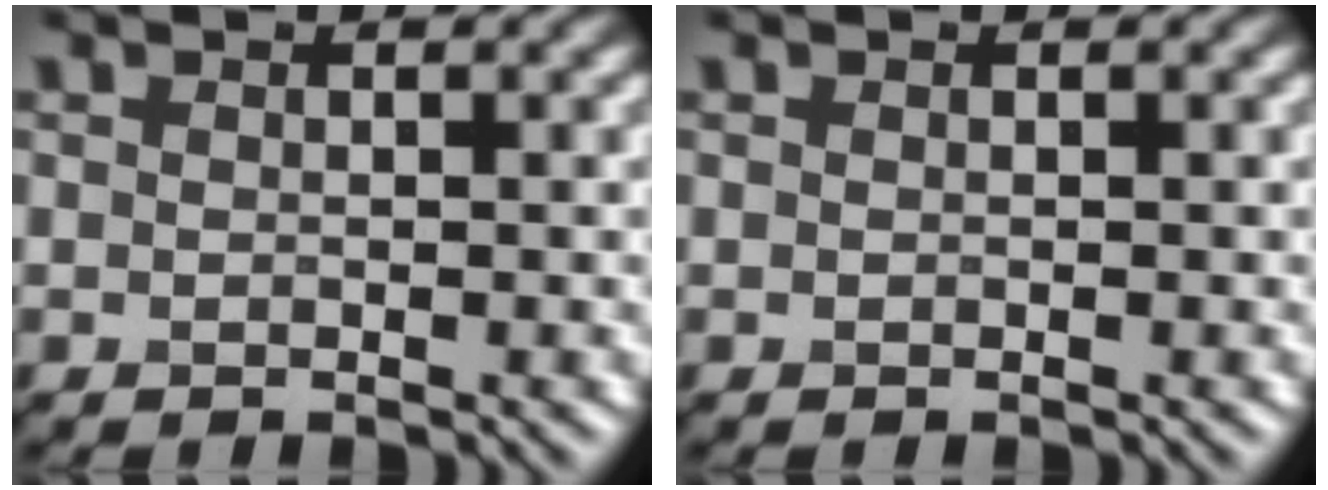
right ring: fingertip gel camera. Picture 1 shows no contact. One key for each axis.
{"total": 0.0}